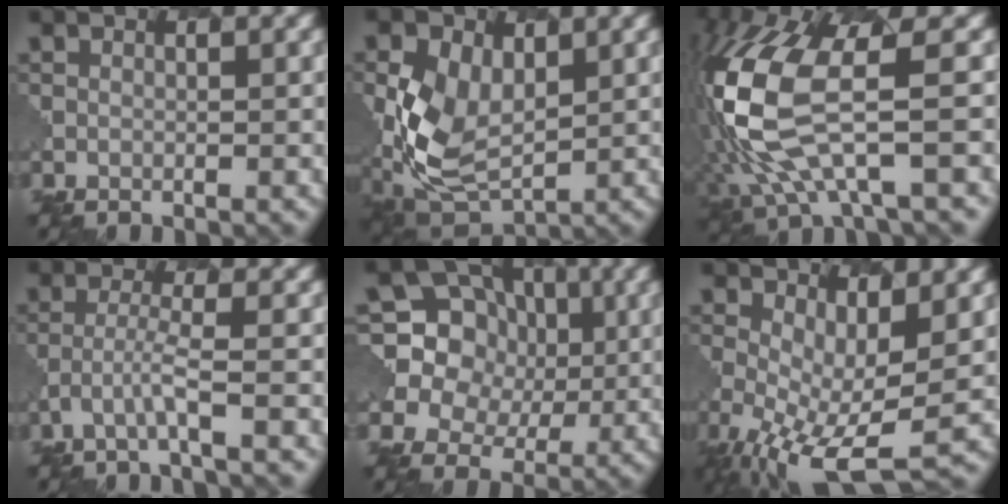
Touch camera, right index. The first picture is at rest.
{"total": 7.4, "force": [0.2, 5.0, 5.5], "torque": [-0.135, -0.007, 0.005]}
{"total": 10.1, "force": [-0.7, 3.7, 9.4], "torque": [-0.223, -0.007, -0.013]}
{"total": 2.1, "force": [-1.4, 0.0, 1.5], "torque": [-0.029, 0.003, -0.038]}
{"total": 13.2, "force": [3.3, 11.9, 4.9], "torque": [-0.128, 0.036, 0.052]}
{"total": 8.0, "force": [-2.0, 3.4, 7.0], "torque": [-0.143, -0.022, -0.024]}